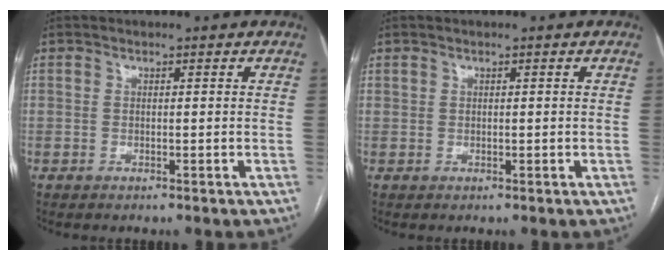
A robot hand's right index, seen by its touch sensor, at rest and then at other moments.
{"total": 0.5, "force": [0.3, 0.4, 0.2], "torque": [-0.002, 0.002, 0.008]}